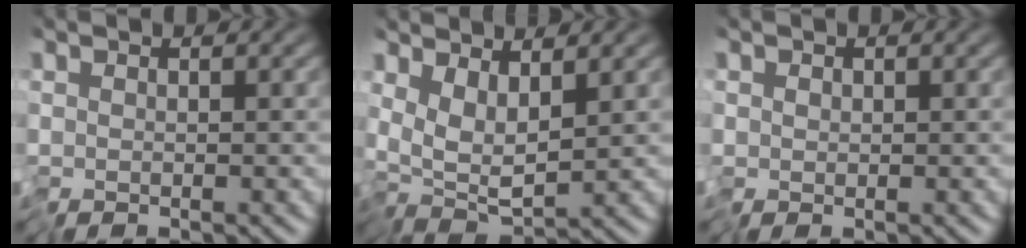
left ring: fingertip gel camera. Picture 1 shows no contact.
{"total": 3.7, "force": [1.2, 1.1, 3.3], "torque": [-0.069, -0.003, 0.023]}
{"total": 0.8, "force": [-0.1, 0.7, 0.4], "torque": [-0.011, 0.000, -0.005]}